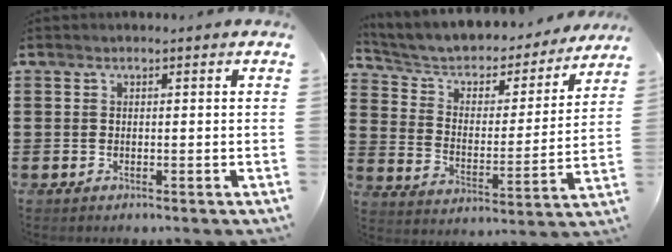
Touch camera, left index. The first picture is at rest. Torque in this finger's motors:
{"motor_torque": [1.17, -0.97, 1.05, 0.21]}